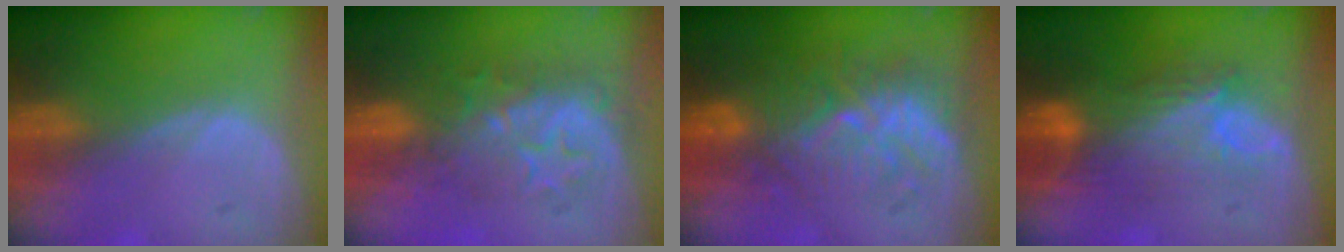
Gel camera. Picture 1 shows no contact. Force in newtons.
{"total": 8.4, "press": 7.5, "slide": 3.7}
{"total": 9.1, "press": 8.8, "slide": 2.3}
{"total": 9.6, "press": 8.1, "slide": 5.1}